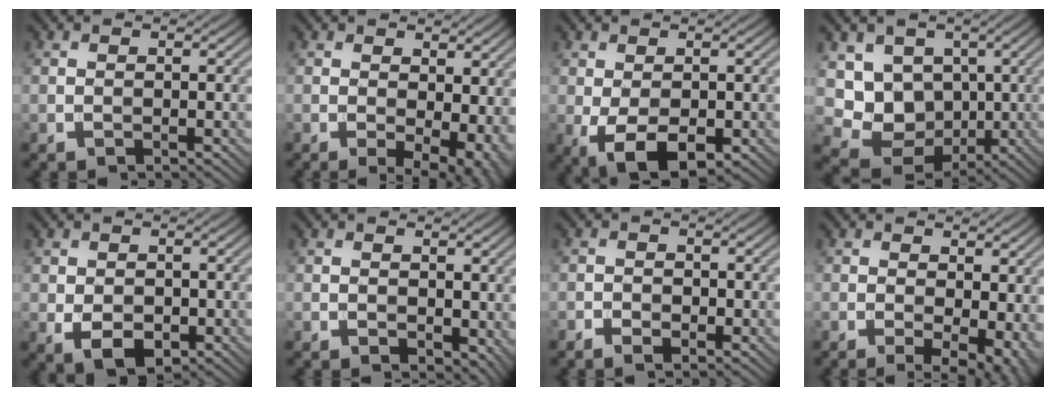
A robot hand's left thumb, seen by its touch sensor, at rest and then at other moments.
{"total": 6.7, "force": [0.2, 3.5, 5.8], "torque": [-0.076, -0.009, 0.008]}
{"total": 5.7, "force": [-1.9, 3.1, 4.5], "torque": [-0.099, -0.015, -0.026]}
{"total": 8.2, "force": [0.8, 7.1, 4.0], "torque": [-0.093, -0.029, 0.006]}
{"total": 3.7, "force": [-0.8, 2.6, 2.5], "torque": [-0.052, -0.013, -0.010]}
{"total": 3.2, "force": [0.6, 2.1, 2.3], "torque": [-0.037, -0.012, 0.017]}
{"total": 1.6, "force": [-0.8, 1.1, 0.9], "torque": [-0.016, -0.003, -0.016]}
{"total": 6.1, "force": [-0.2, 2.9, 5.3], "torque": [-0.076, -0.007, 0.003]}